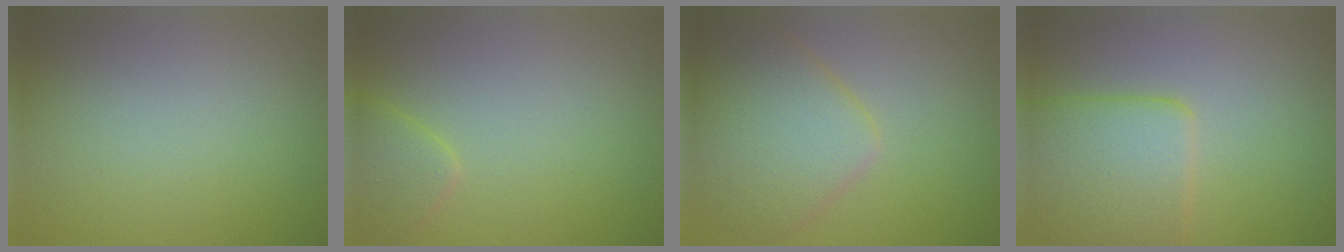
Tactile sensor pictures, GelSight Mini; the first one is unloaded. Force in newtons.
{"total": 1.8, "press": 1.8, "slide": 0.1}
{"total": 5.7, "press": 5.7, "slide": 0.2}
{"total": 5.3, "press": 5.3, "slide": 0.3}